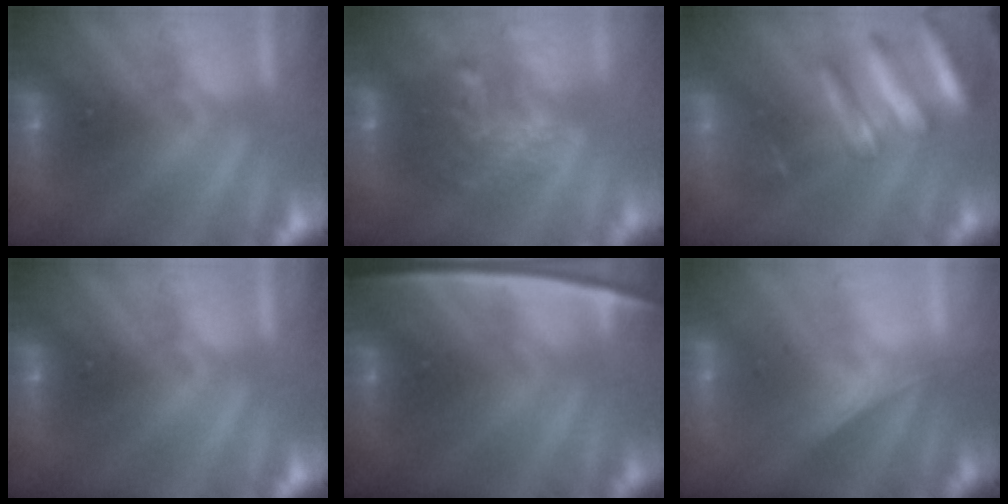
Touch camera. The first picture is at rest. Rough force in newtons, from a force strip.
{"total": 7.8}
{"total": 7.8}
{"total": 0.0}
{"total": 2.4}
{"total": 1.9}